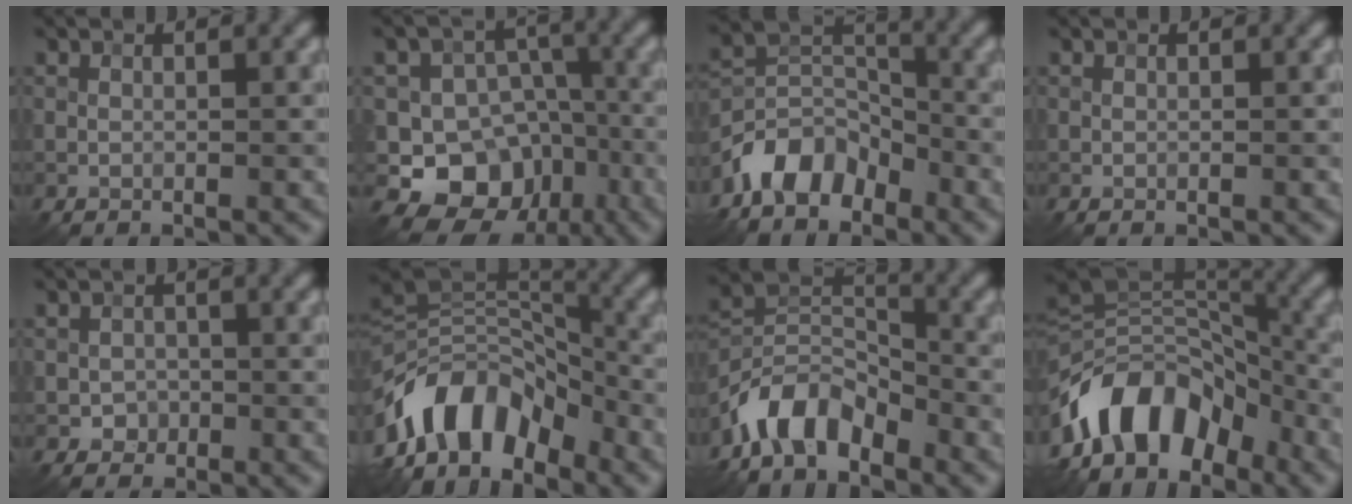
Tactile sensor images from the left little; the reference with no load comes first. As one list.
[{"total": 10.1, "force": [-3.7, 8.6, 3.7], "torque": [-0.044, 0.013, -0.095]}, {"total": 5.6, "force": [-4.0, 3.2, 2.1], "torque": [-0.032, 0.004, -0.088]}, {"total": 0.0}, {"total": 1.4, "force": [-0.5, 1.3, 0.2], "torque": [0.007, 0.001, -0.011]}, {"total": 9.5, "force": [-5.7, 5.4, 5.3], "torque": [-0.076, 0.010, -0.115]}, {"total": 6.2, "force": [-4.5, 3.1, 3.0], "torque": [-0.045, 0.006, -0.096]}, {"total": 10.9, "force": [-6.3, 6.5, 6.1], "torque": [-0.093, 0.021, -0.128]}]